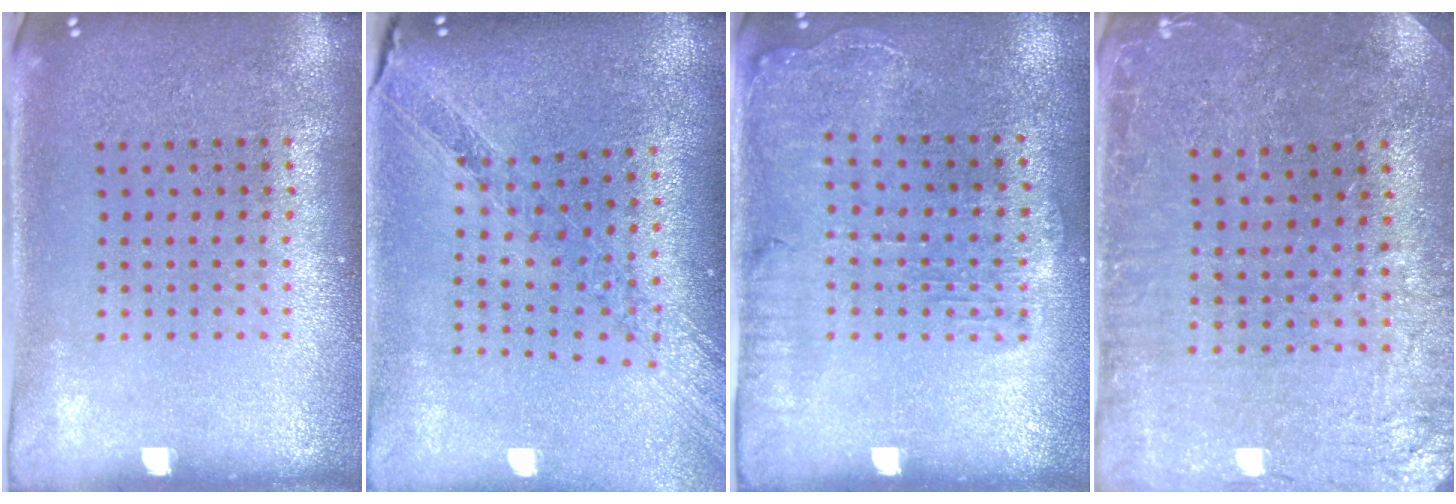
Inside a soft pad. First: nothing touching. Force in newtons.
{"total": 1.1, "press": 1.1, "slide": 0.2}
{"total": 1.4, "press": 1.4, "slide": 0.4}
{"total": 1.1, "press": 1.1, "slide": 0.1}